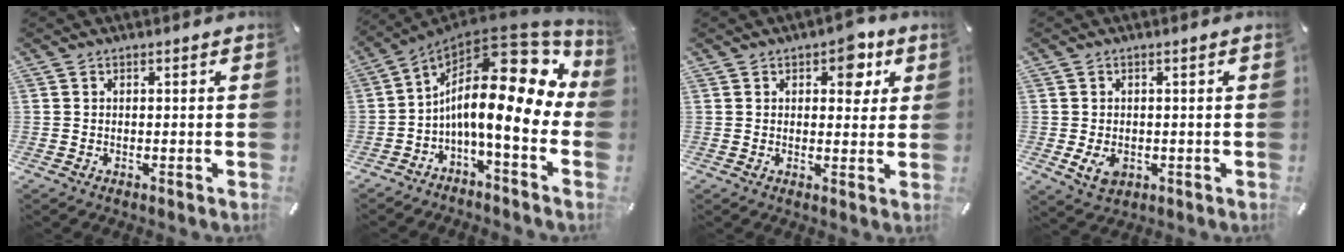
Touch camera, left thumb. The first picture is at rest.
{"total": 20.1, "force": [3.4, 7.4, 18.4], "torque": [-0.316, -0.056, 0.054]}
{"total": 7.0, "force": [3.5, 4.3, 4.3], "torque": [-0.031, -0.017, 0.050]}
{"total": 3.9, "force": [-0.7, 3.0, 2.4], "torque": [-0.053, -0.006, -0.017]}